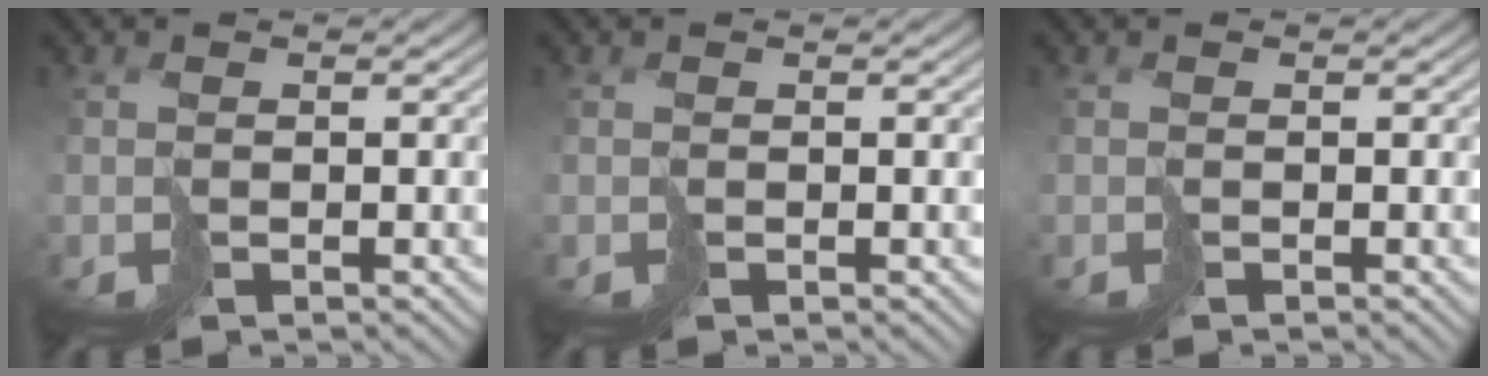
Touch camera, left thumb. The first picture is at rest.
{"total": 0.0}
{"total": 0.0}